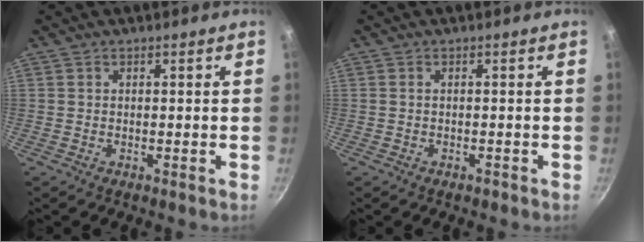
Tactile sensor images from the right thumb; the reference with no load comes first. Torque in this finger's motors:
{"motor_torque": [-0.25, 0.04, -0.15, -0.02, 0.00]}